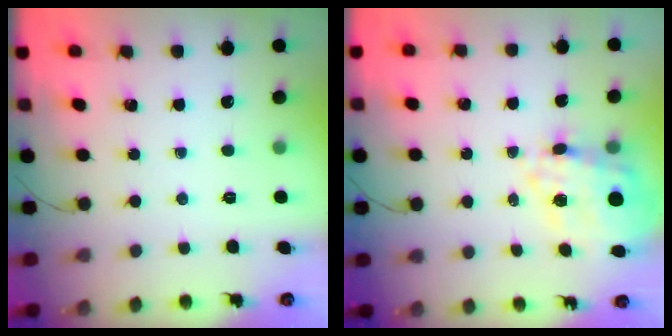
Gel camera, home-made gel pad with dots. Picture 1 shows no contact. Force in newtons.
{"total": 16.5, "press": 16.1, "slide": 3.7}